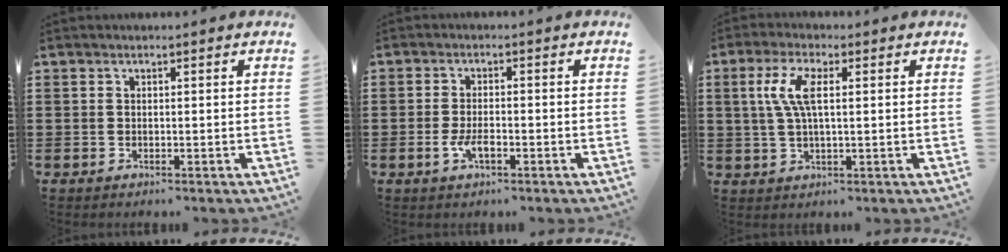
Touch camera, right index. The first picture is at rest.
{"total": 3.4, "force": [-1.3, 1.2, 2.9], "torque": [-0.056, 0.000, -0.023]}
{"total": 6.2, "force": [1.2, 2.0, 5.7], "torque": [-0.127, 0.003, 0.014]}